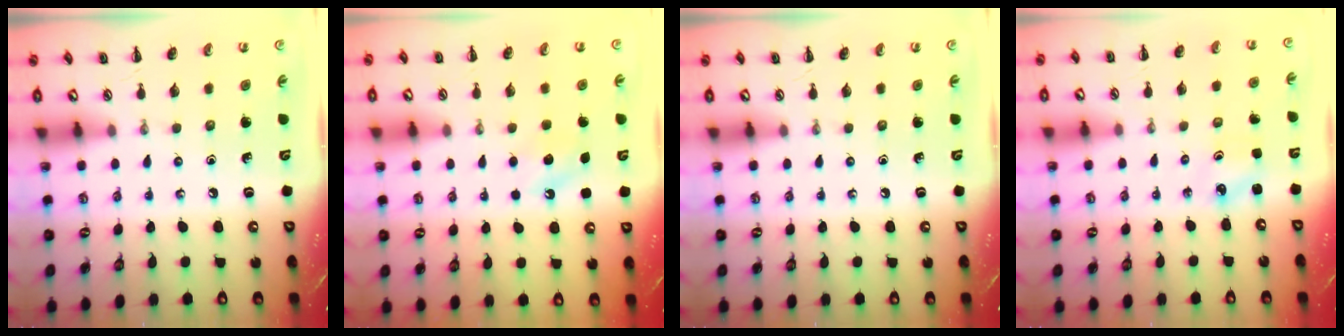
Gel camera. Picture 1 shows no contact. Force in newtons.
{"total": 6.5, "press": 6.2, "slide": 2.0}
{"total": 0.0}
{"total": 2.0, "press": 2.0, "slide": 0.5}